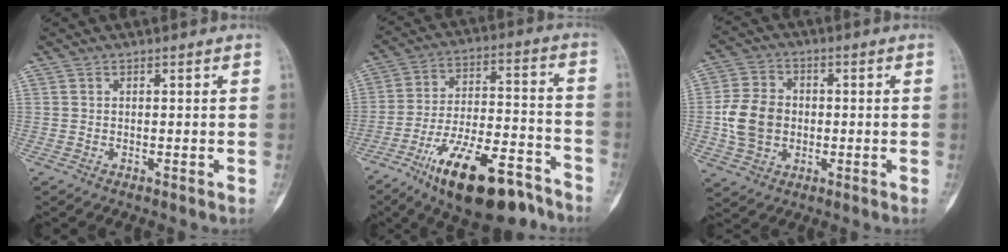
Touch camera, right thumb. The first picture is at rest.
{"total": 20.6, "force": [-13.2, 7.5, 13.9], "torque": [-0.218, 0.080, -0.217]}
{"total": 10.0, "force": [-0.8, 8.0, 6.0], "torque": [-0.097, 0.011, -0.015]}